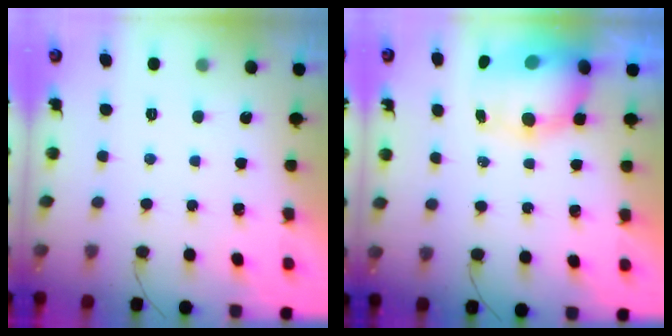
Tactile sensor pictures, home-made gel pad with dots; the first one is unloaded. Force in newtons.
{"total": 12.0, "press": 11.6, "slide": 3.0}